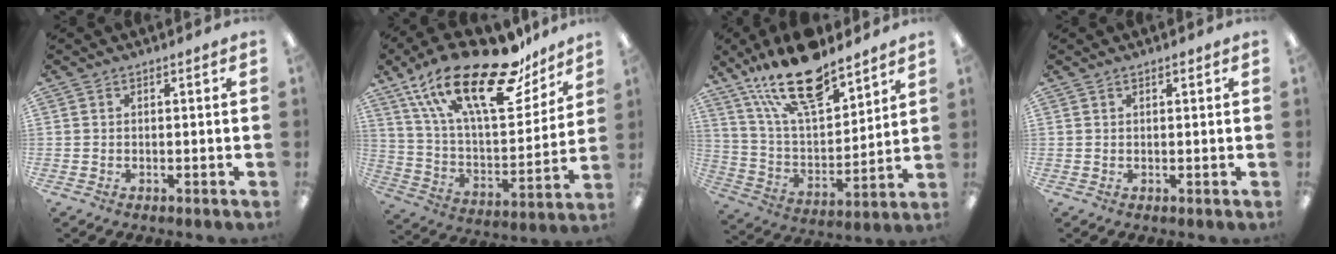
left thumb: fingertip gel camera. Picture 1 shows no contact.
{"total": 27.8, "force": [17.8, 11.0, 18.3], "torque": [-0.308, -0.099, 0.302]}
{"total": 20.6, "force": [15.4, 7.7, 11.5], "torque": [-0.213, -0.082, 0.268]}
{"total": 0.9, "force": [0.7, 0.4, 0.5], "torque": [-0.010, 0.002, 0.011]}